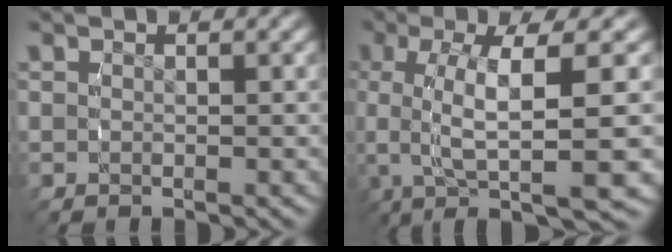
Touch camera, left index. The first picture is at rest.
{"total": 9.4, "force": [-1.9, 3.8, 8.4], "torque": [-0.153, -0.015, -0.016]}